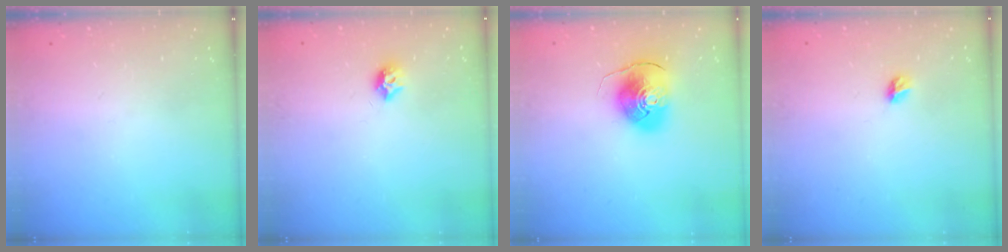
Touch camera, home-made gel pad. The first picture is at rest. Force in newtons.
{"total": 7.5, "press": 7.4, "slide": 0.6}
{"total": 10.2, "press": 10.1, "slide": 1.5}
{"total": 4.4, "press": 4.4, "slide": 0.5}